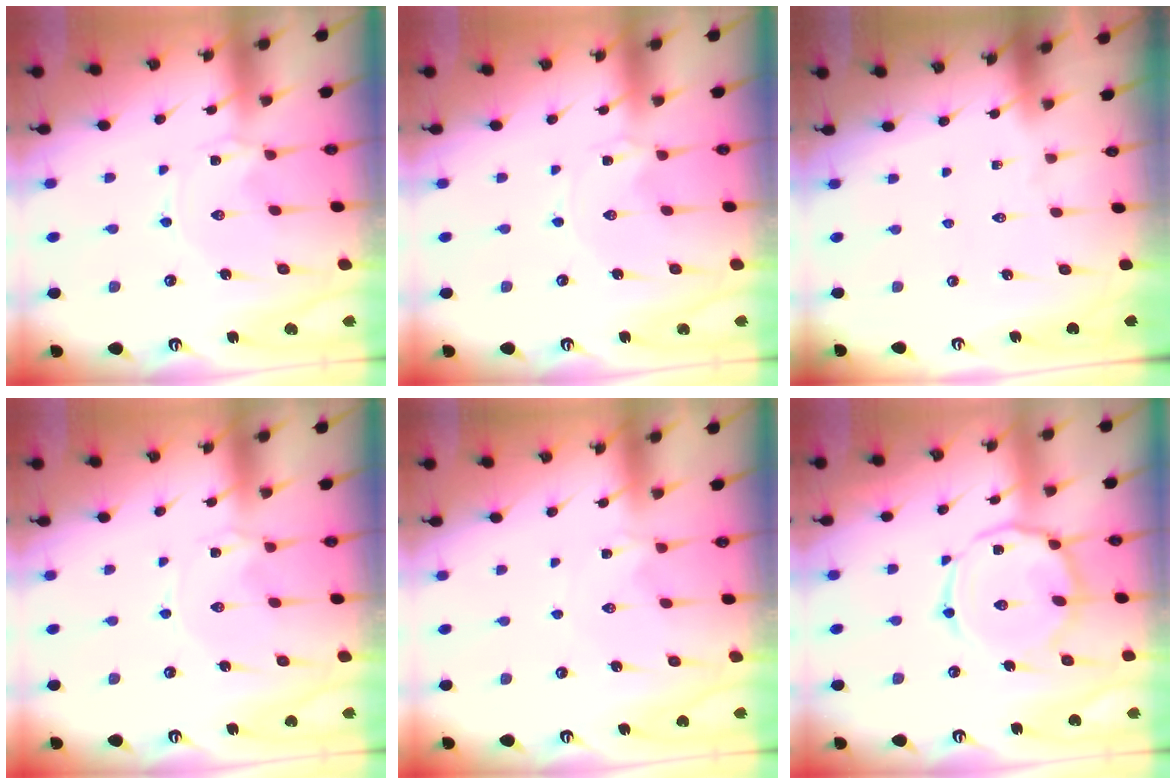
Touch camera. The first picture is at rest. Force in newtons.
{"total": 0.0}
{"total": 0.0}
{"total": 0.0}
{"total": 0.0}
{"total": 13.4, "press": 13.4, "slide": 0.9}